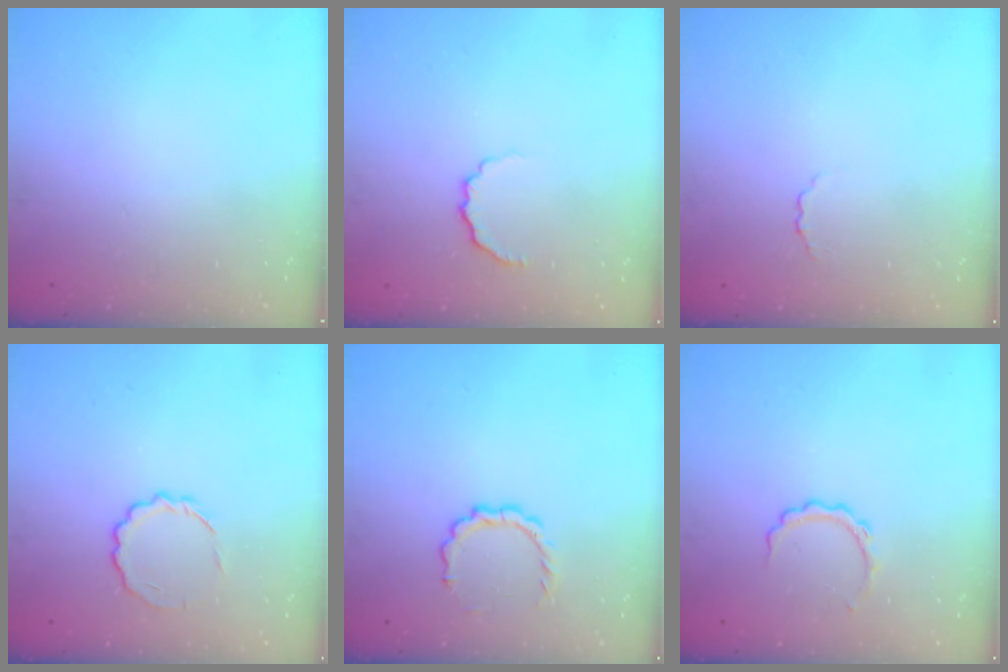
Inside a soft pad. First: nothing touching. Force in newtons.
{"total": 5.6, "press": 5.4, "slide": 1.5}
{"total": 2.0, "press": 1.9, "slide": 0.4}
{"total": 6.2, "press": 6.0, "slide": 1.5}
{"total": 5.6, "press": 5.5, "slide": 1.3}
{"total": 4.9, "press": 4.9, "slide": 0.1}